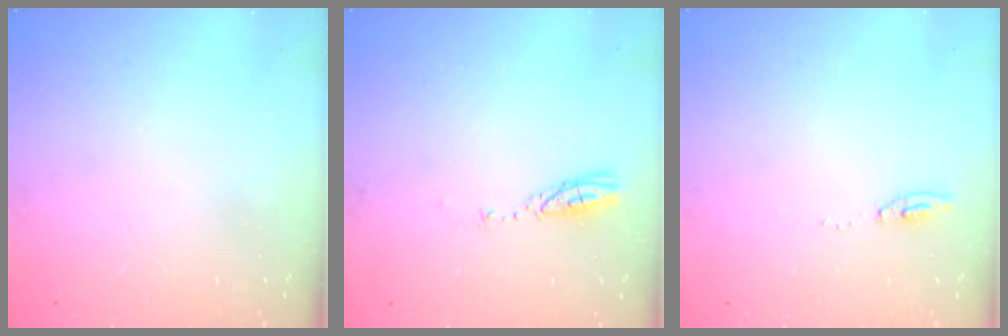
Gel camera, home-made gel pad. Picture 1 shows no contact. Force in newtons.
{"total": 3.5, "press": 3.5, "slide": 0.1}
{"total": 5.2, "press": 5.2, "slide": 0.5}